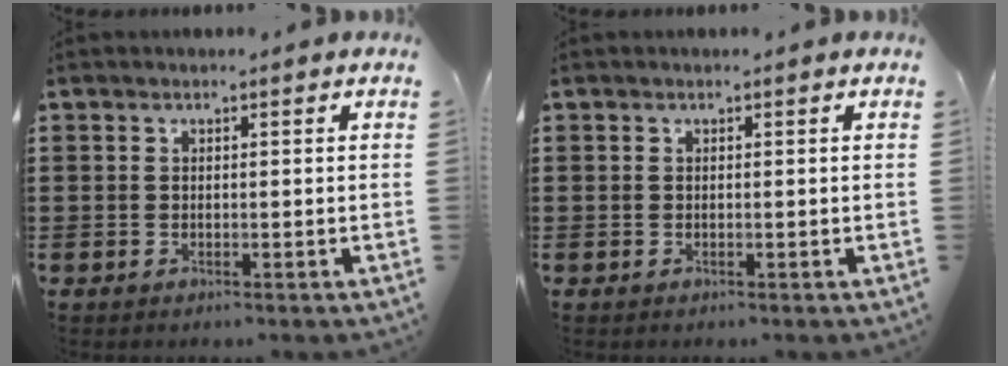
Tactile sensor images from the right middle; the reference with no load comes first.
{"total": 0.0}